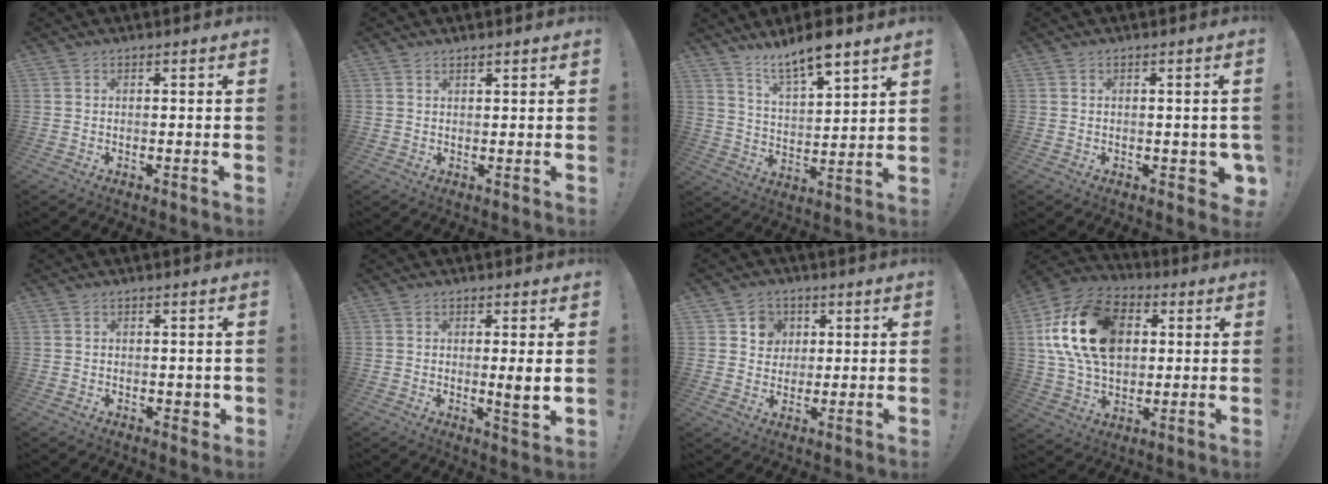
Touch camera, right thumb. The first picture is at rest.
{"total": 0.9, "force": [0.9, 0.0, 0.4], "torque": [-0.001, -0.003, 0.015]}
{"total": 10.3, "force": [8.6, 1.3, 5.5], "torque": [-0.100, -0.060, 0.149]}
{"total": 3.3, "force": [-0.5, 2.2, 2.4], "torque": [-0.018, 0.004, -0.006]}
{"total": 1.9, "force": [0.2, 1.5, 1.1], "torque": [-0.002, -0.002, 0.002]}
{"total": 4.4, "force": [0.8, -0.3, 4.3], "torque": [-0.062, -0.013, 0.010]}
{"total": 6.7, "force": [2.5, 6.1, 1.3], "torque": [-0.009, -0.017, 0.047]}
{"total": 22.7, "force": [5.2, 15.6, 15.7], "torque": [-0.272, -0.006, 0.098]}